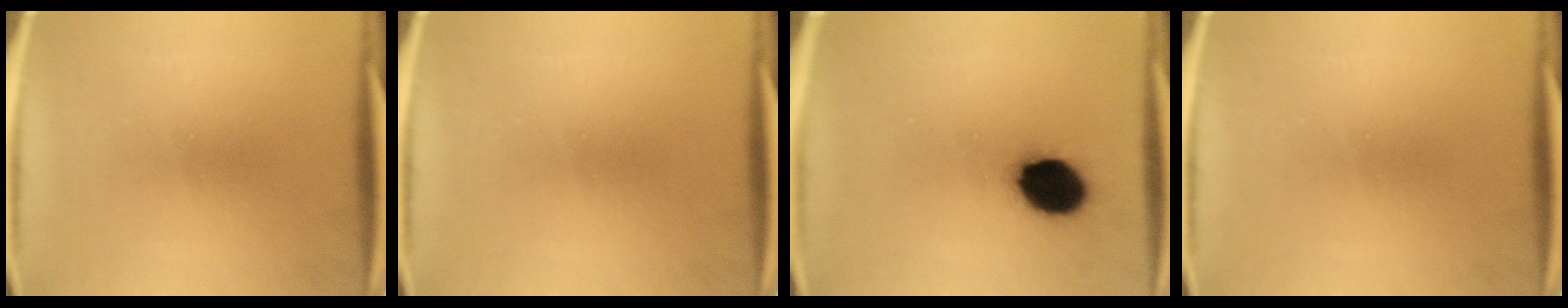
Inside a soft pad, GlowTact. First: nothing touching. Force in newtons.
{"total": 0.0}
{"total": 12.2}
{"total": 0.0}